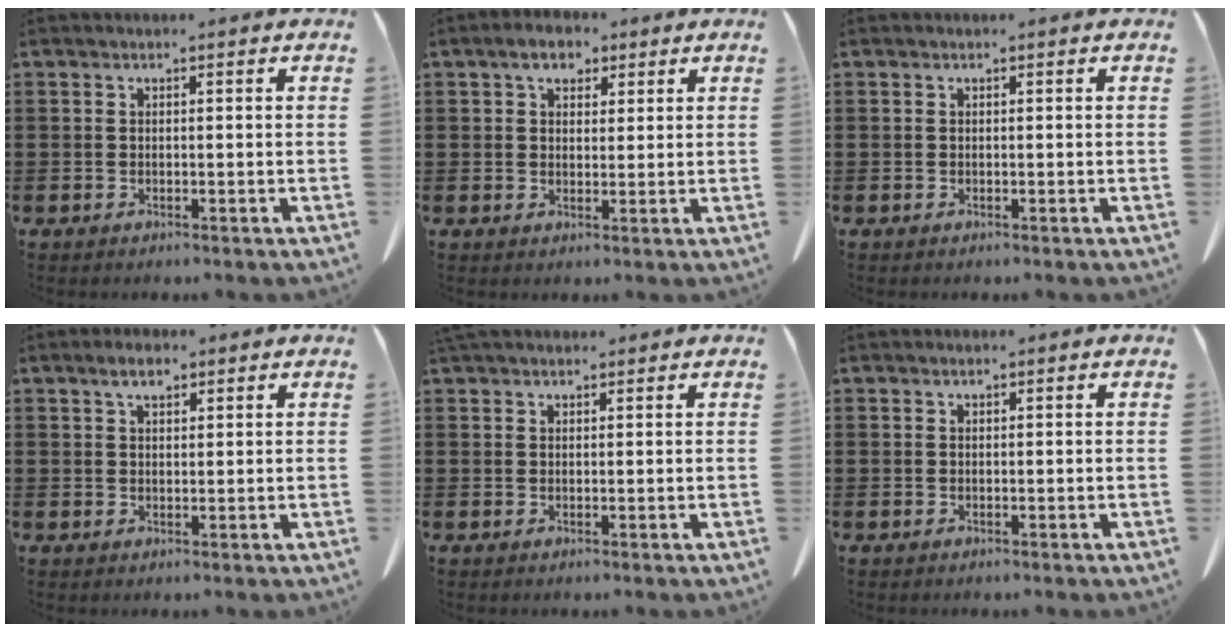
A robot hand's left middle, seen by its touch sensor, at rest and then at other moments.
{"total": 4.4, "force": [2.8, 2.6, 2.2], "torque": [-0.039, 0.008, 0.048]}
{"total": 0.0}
{"total": 2.7, "force": [1.8, 1.0, 1.7], "torque": [-0.029, 0.002, 0.031]}
{"total": 1.7, "force": [1.5, 0.5, 0.4], "torque": [-0.014, 0.002, 0.030]}
{"total": 0.0}